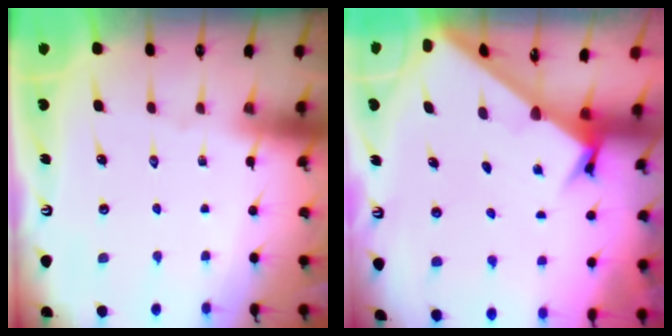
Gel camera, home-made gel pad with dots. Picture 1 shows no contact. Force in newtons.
{"total": 2.6, "press": 2.6, "slide": 0.3}